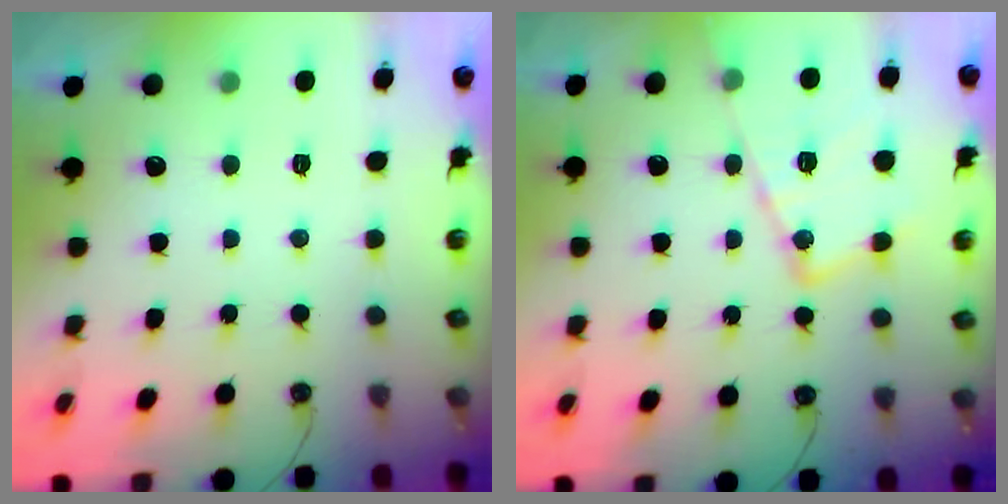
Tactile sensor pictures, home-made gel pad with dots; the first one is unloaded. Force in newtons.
{"total": 16.1, "press": 16.1, "slide": 1.3}